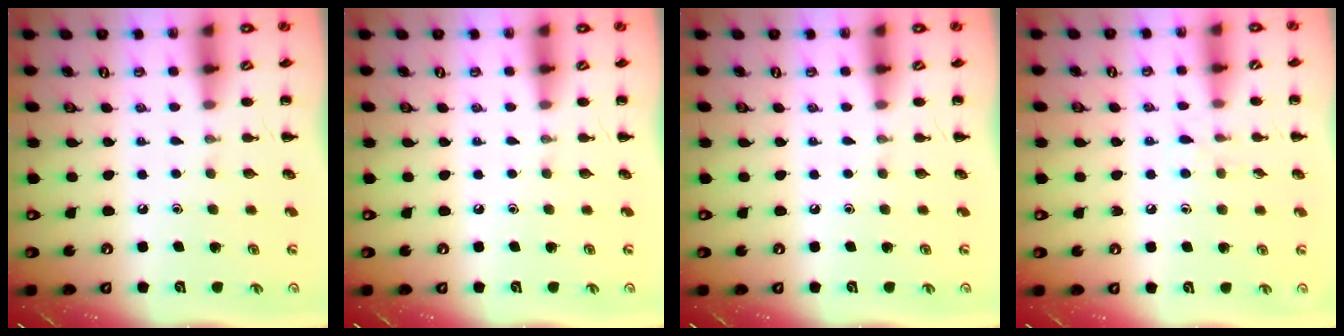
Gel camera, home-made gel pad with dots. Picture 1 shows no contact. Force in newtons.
{"total": 0.0}
{"total": 0.0}
{"total": 5.1, "press": 4.6, "slide": 2.0}